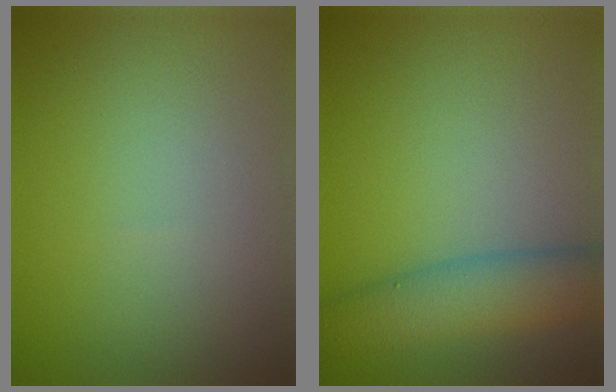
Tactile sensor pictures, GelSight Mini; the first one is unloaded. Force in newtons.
{"total": 5.5, "press": 5.5, "slide": 0.2}